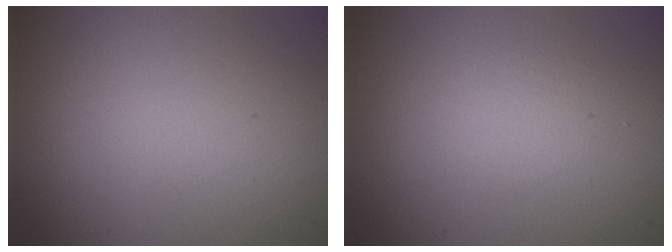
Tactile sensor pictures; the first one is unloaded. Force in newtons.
{"total": 1.3, "press": 1.3, "slide": 0.0}